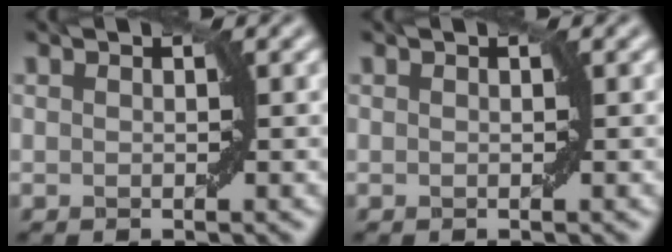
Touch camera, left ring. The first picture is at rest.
{"total": 0.0}